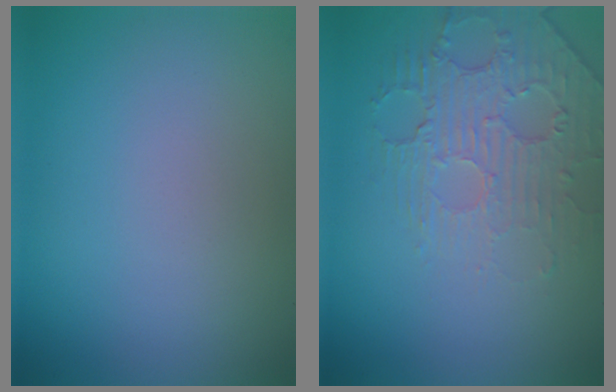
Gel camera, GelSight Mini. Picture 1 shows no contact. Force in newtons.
{"total": 2.5, "press": 1.9, "slide": 1.6}